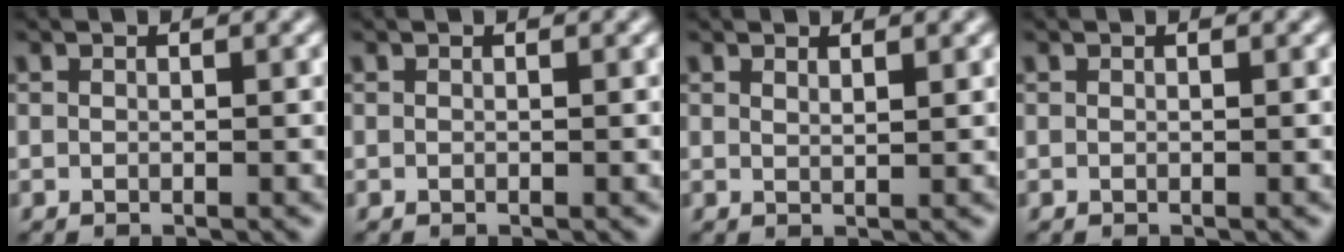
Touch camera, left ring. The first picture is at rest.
{"total": 0.0}
{"total": 0.9, "force": [0.8, 0.2, 0.4], "torque": [-0.003, 0.000, 0.014]}
{"total": 0.0}